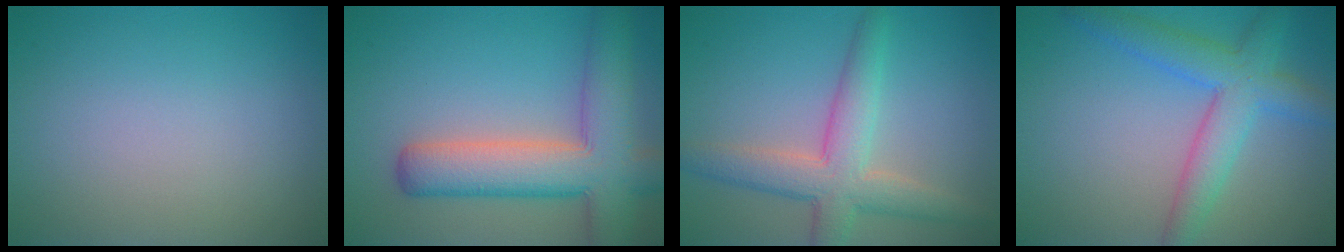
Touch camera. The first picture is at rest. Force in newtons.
{"total": 8.6, "press": 8.6, "slide": 0.5}
{"total": 5.4, "press": 5.4, "slide": 0.3}
{"total": 5.1, "press": 5.1, "slide": 0.2}